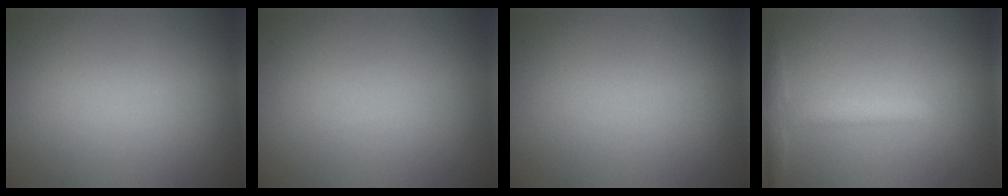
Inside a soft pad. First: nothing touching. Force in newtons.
{"total": 0.0}
{"total": 0.0}
{"total": 2.4, "press": 2.4, "slide": 0.2}